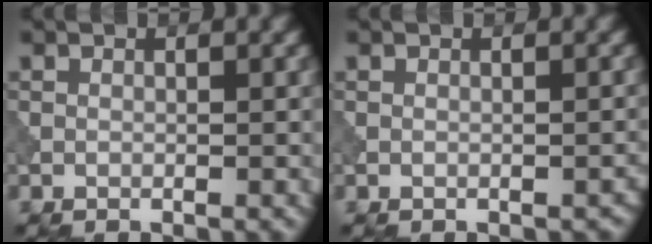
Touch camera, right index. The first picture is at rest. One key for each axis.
{"total": 0.5, "fx": -0.2, "fy": 0.3, "fz": 0.3, "tx": -0.007, "ty": -0.004, "tz": 0.000}